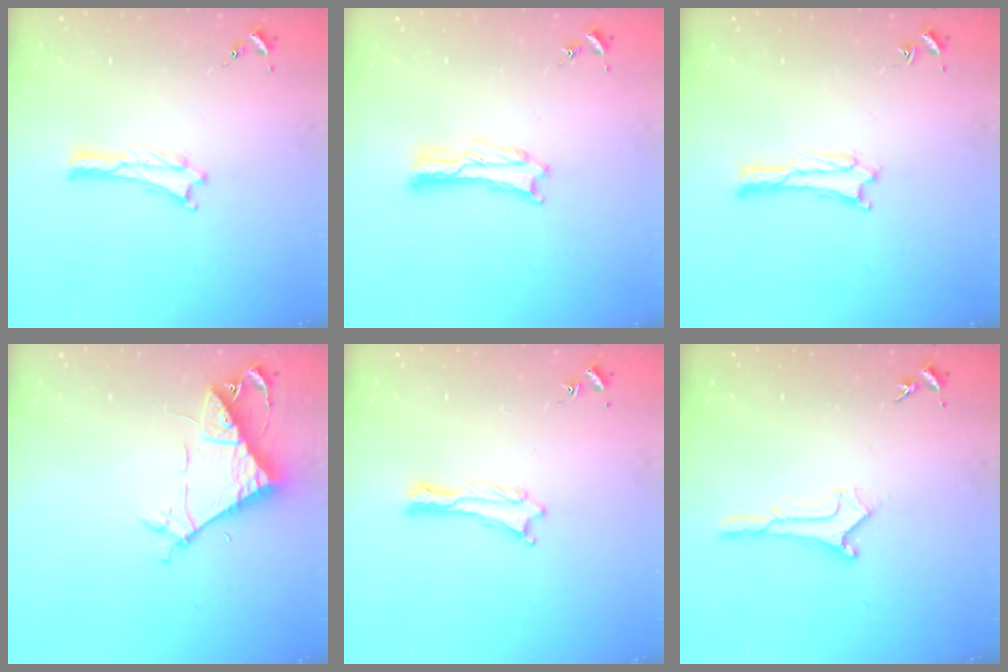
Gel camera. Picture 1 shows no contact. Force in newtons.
{"total": 0.8, "press": 0.8, "slide": 0.2}
{"total": 1.9, "press": 1.9, "slide": 0.1}
{"total": 8.4, "press": 8.3, "slide": 0.7}
{"total": 0.0}
{"total": 0.9, "press": 0.9, "slide": 0.1}